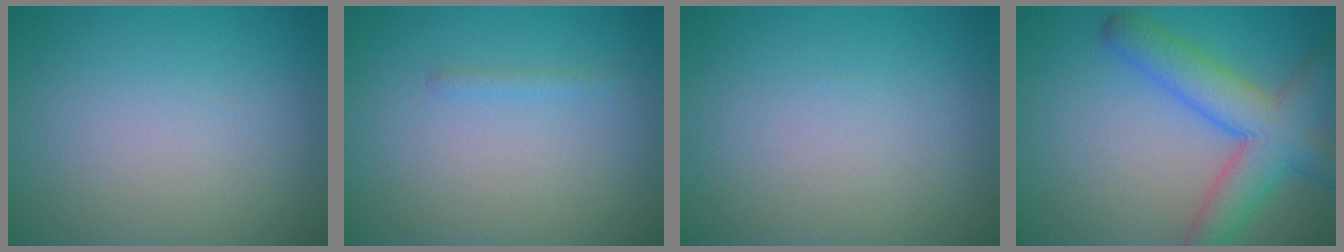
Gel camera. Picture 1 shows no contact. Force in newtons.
{"total": 0.7, "press": 0.7, "slide": 0.0}
{"total": 0.0}
{"total": 7.1, "press": 7.1, "slide": 0.3}